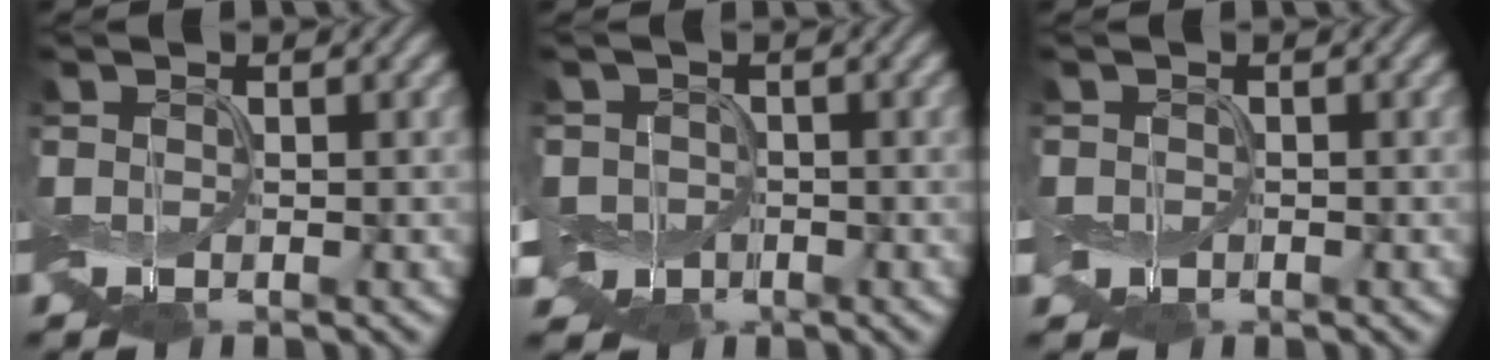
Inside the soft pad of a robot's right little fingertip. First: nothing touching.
{"total": 3.2, "force": [-1.2, 2.7, 1.2], "torque": [-0.020, -0.004, -0.029]}
{"total": 1.3, "force": [-0.3, 1.2, 0.4], "torque": [-0.015, 0.000, -0.008]}